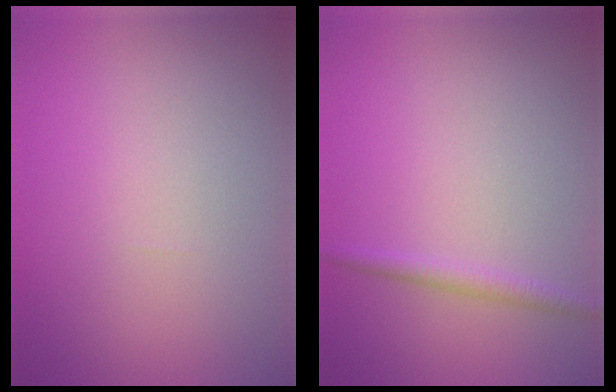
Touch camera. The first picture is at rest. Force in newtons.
{"total": 1.3, "press": 1.3, "slide": 0.1}